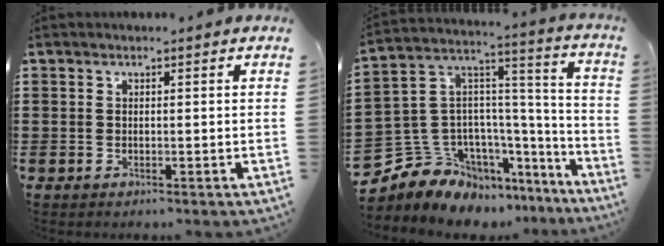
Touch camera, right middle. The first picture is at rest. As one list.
[{"total": 9.0, "force": [-6.7, 6.0, 0.1], "torque": [-0.046, -0.014, -0.129]}]